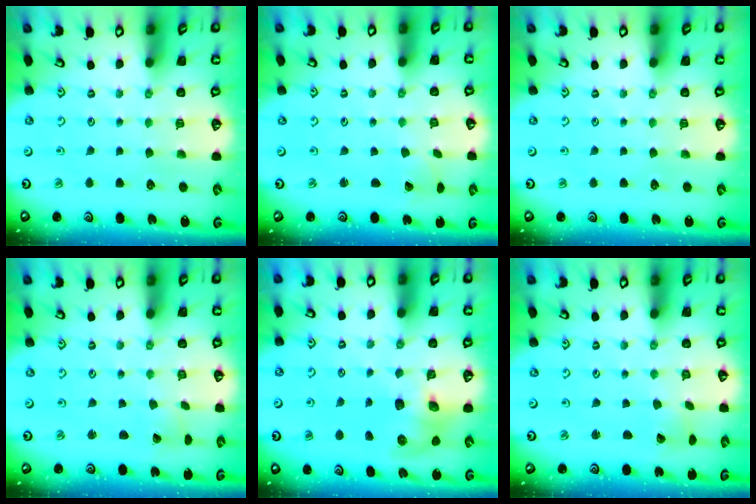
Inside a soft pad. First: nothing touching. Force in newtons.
{"total": 0.0}
{"total": 0.0}
{"total": 0.8, "press": 0.7, "slide": 0.1}
{"total": 8.7, "press": 8.6, "slide": 1.2}
{"total": 1.2, "press": 1.2, "slide": 0.1}